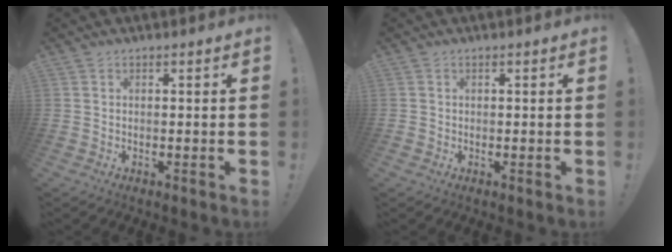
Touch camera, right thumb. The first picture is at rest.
{"total": 0.9, "force": [-0.5, 0.8, 0.2], "torque": [-0.001, 0.003, -0.009]}